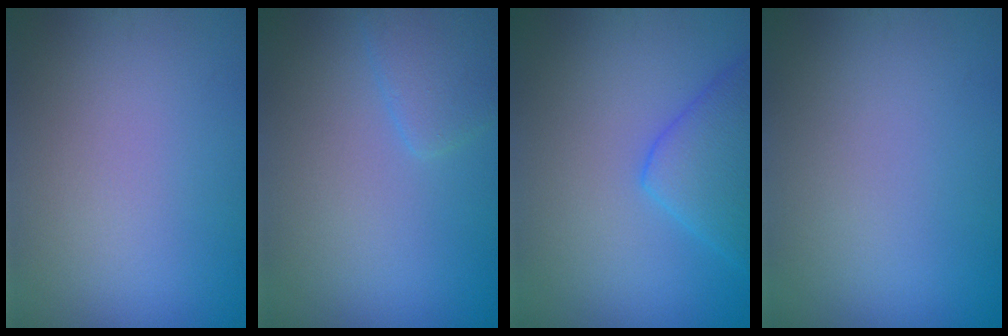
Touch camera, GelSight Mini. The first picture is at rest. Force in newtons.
{"total": 2.1, "press": 2.1, "slide": 0.2}
{"total": 4.9, "press": 4.8, "slide": 0.3}
{"total": 0.0}